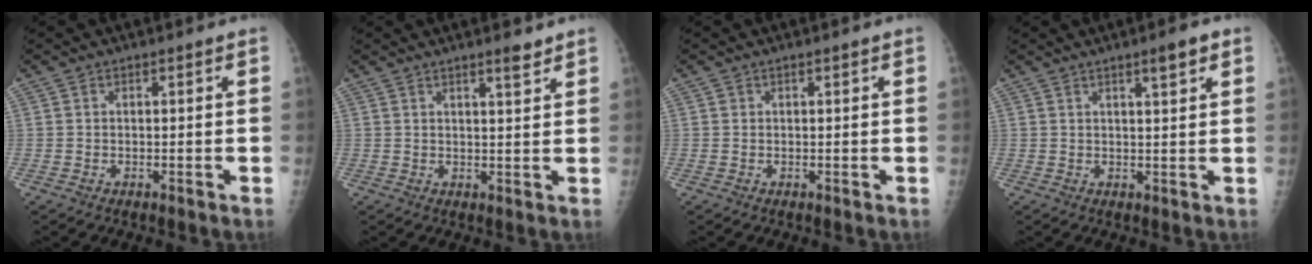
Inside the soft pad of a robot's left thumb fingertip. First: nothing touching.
{"total": 3.2, "force": [2.5, 0.4, 1.9], "torque": [-0.023, -0.020, 0.037]}
{"total": 0.7, "force": [0.3, 0.5, 0.3], "torque": [0.003, 0.000, 0.005]}
{"total": 3.7, "force": [2.2, 0.5, 2.9], "torque": [-0.039, -0.012, 0.033]}